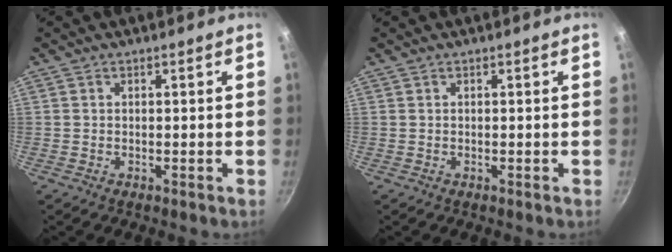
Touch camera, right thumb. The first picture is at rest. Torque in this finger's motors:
{"motor_torque": [-0.27, -0.27, 0.00, 0.00, 0.00]}